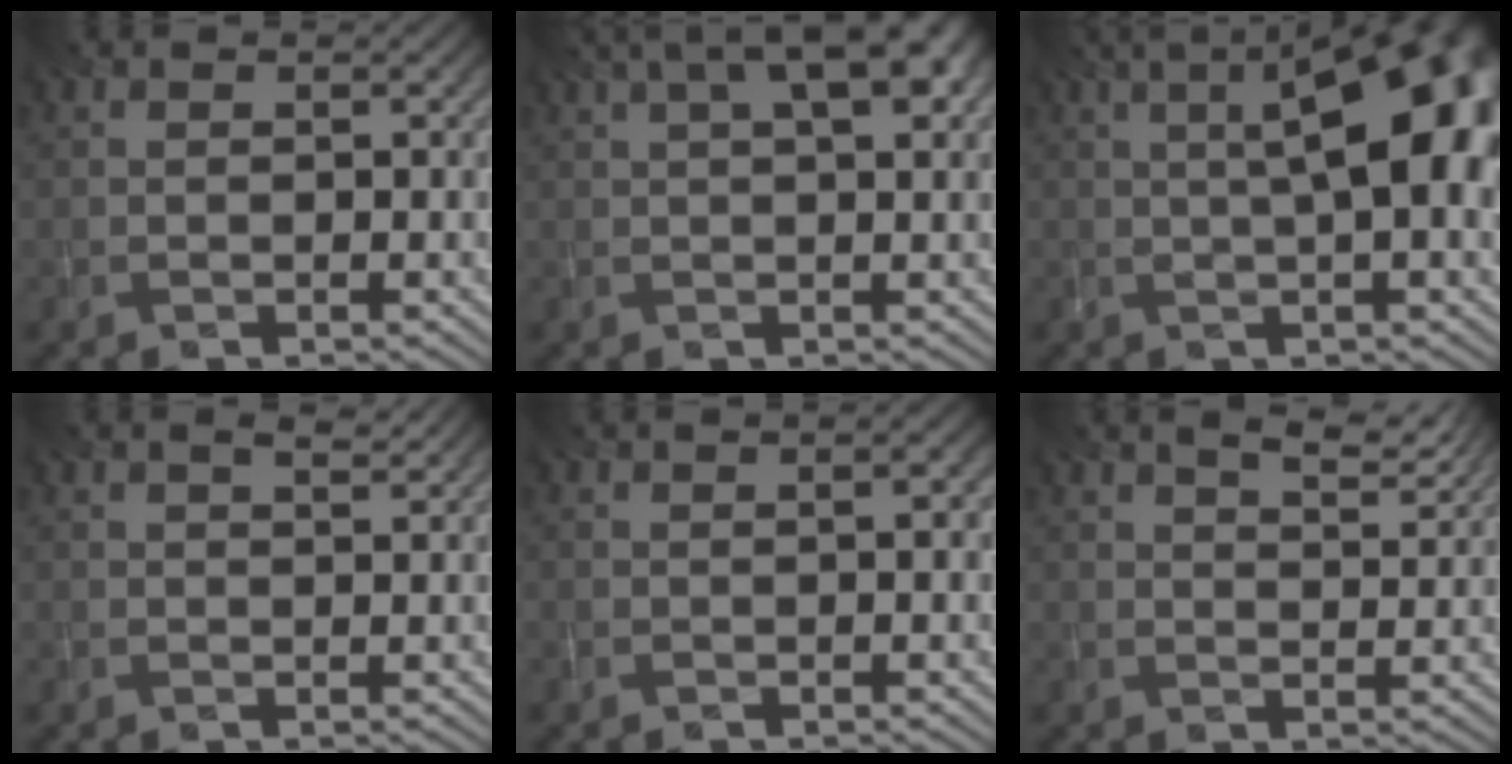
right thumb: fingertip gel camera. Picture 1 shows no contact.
{"total": 8.4, "force": [3.4, 2.9, 7.1], "torque": [-0.109, 0.025, 0.044]}
{"total": 13.9, "force": [2.3, 4.6, 12.9], "torque": [-0.150, 0.030, 0.018]}
{"total": 1.6, "force": [1.0, 0.4, 1.1], "torque": [-0.021, -0.002, 0.018]}
{"total": 1.7, "force": [0.1, 0.3, 1.7], "torque": [-0.027, 0.003, 0.000]}
{"total": 5.1, "force": [3.6, 1.5, 3.3], "torque": [-0.055, -0.001, 0.058]}